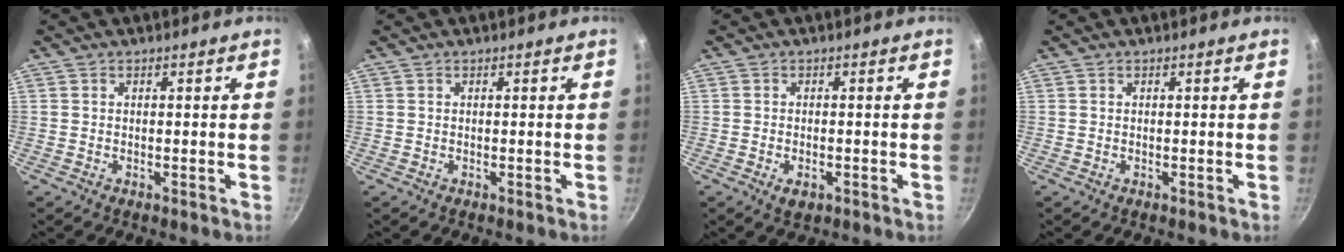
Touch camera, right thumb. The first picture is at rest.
{"total": 0.0}
{"total": 2.8, "force": [-1.2, 1.6, 2.0], "torque": [-0.031, 0.002, -0.016]}
{"total": 0.0}